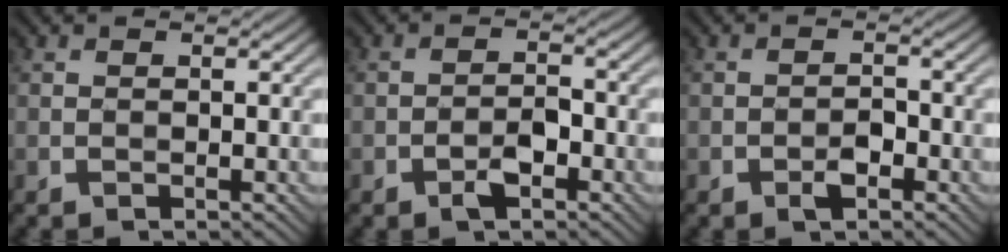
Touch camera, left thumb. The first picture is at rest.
{"total": 3.2, "force": [-1.8, 1.5, 2.2], "torque": [-0.035, 0.004, -0.036]}
{"total": 2.4, "force": [-1.3, 1.2, 1.6], "torque": [-0.024, 0.003, -0.027]}